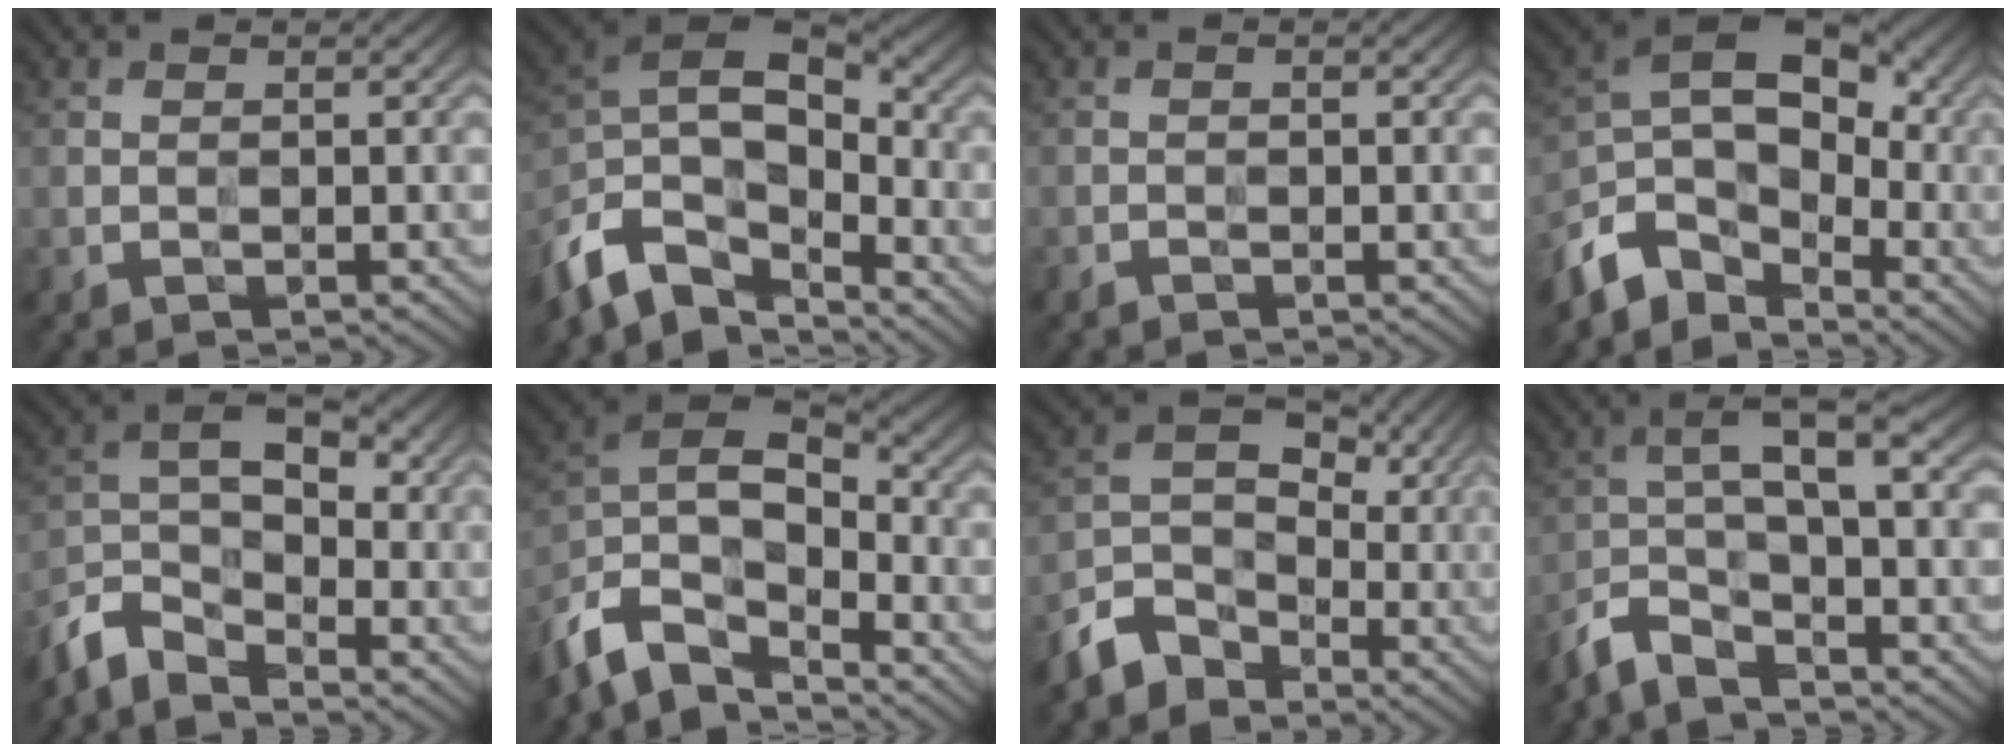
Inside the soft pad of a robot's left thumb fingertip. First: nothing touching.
{"total": 14.3, "force": [-6.6, 8.4, 9.5], "torque": [-0.225, -0.013, -0.125]}
{"total": 0.7, "force": [-0.6, 0.1, 0.4], "torque": [-0.007, 0.001, -0.011]}
{"total": 11.8, "force": [-4.9, 7.6, 7.6], "torque": [-0.153, -0.001, -0.111]}
{"total": 7.3, "force": [-5.2, 3.2, 4.0], "torque": [-0.068, -0.002, -0.125]}
{"total": 13.4, "force": [-7.4, 7.3, 8.5], "torque": [-0.191, -0.013, -0.144]}
{"total": 7.6, "force": [-4.3, 5.3, 3.4], "torque": [-0.064, -0.003, -0.105]}
{"total": 7.6, "force": [-4.0, 2.1, 6.1], "torque": [-0.120, 0.007, -0.096]}